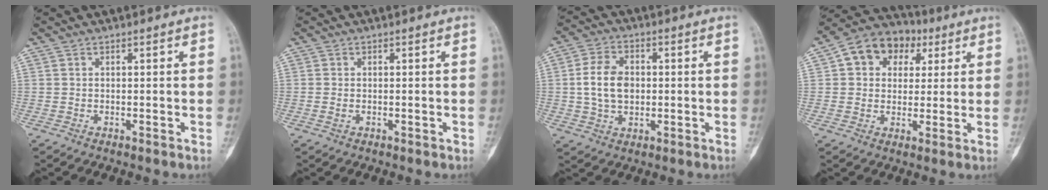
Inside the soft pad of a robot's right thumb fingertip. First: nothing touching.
{"total": 0.9, "force": [-0.2, 0.7, 0.7], "torque": [-0.016, 0.000, -0.002]}
{"total": 8.6, "force": [0.2, 6.1, 6.1], "torque": [-0.103, 0.008, 0.003]}
{"total": 12.1, "force": [3.9, 9.6, 6.1], "torque": [-0.060, 0.009, 0.053]}